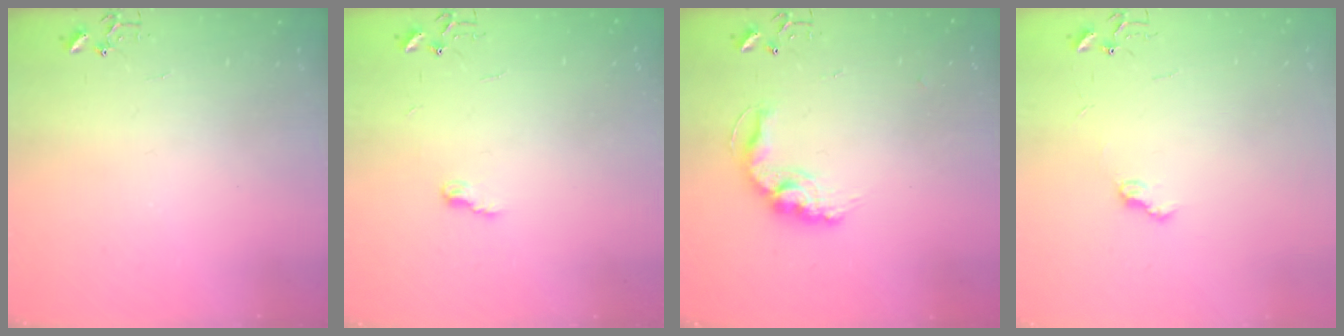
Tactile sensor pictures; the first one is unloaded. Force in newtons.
{"total": 5.0, "press": 4.9, "slide": 0.7}
{"total": 13.8, "press": 13.8, "slide": 1.0}
{"total": 6.4, "press": 6.4, "slide": 0.8}